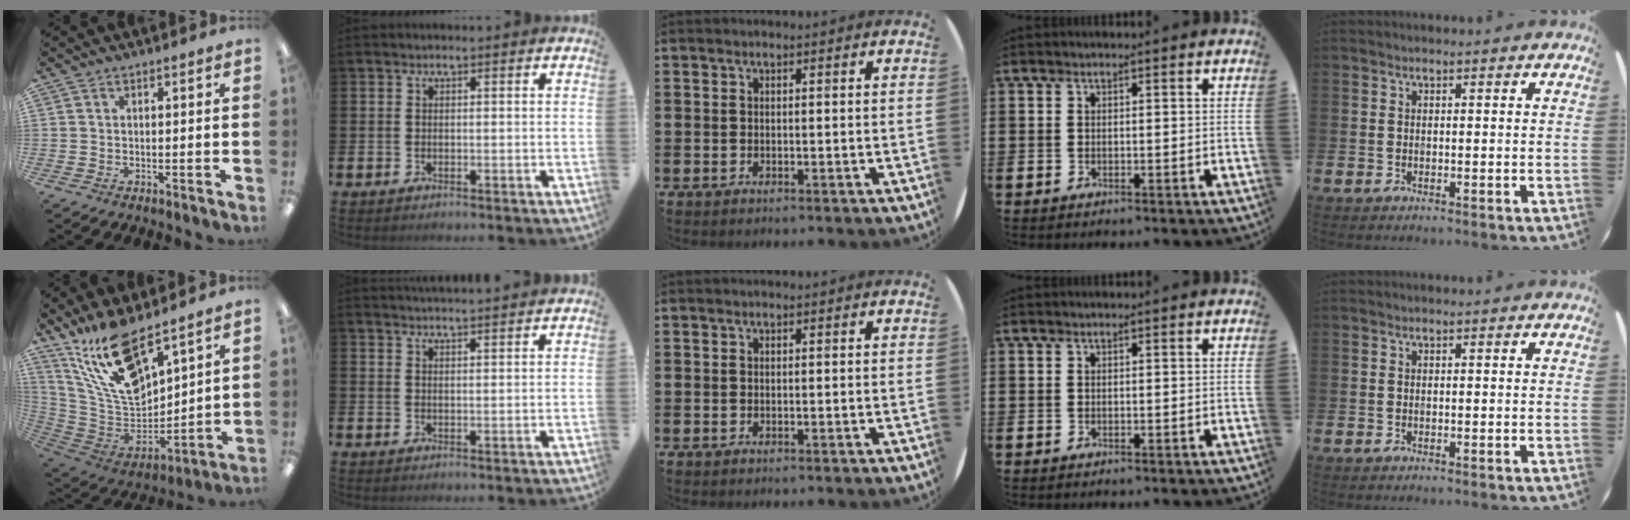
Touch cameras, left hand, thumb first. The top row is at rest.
{"thumb": {"total": 18.6, "force": [13.2, 7.5, 10.7], "torque": [-0.217, -0.084, 0.236]}, "index": {"total": 2.6, "force": [2.6, -0.3, 0.0], "torque": [-0.002, -0.013, 0.048]}}